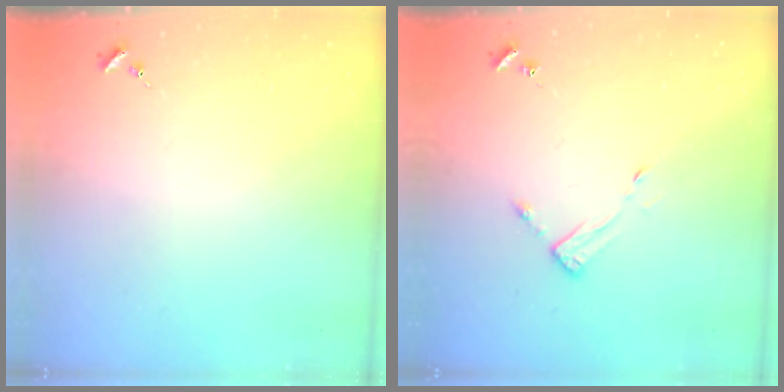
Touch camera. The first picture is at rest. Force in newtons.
{"total": 3.3, "press": 3.3, "slide": 0.3}